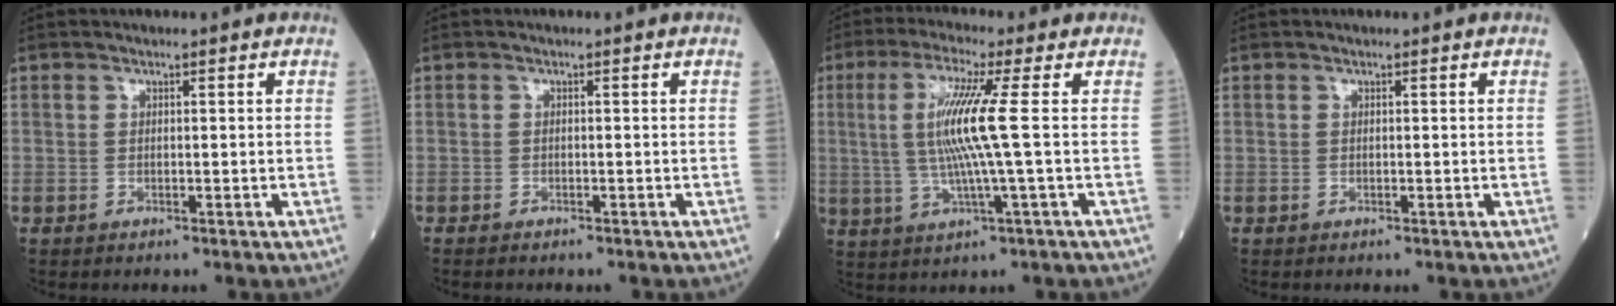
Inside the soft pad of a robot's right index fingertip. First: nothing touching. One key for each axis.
{"total": 1.0, "fx": -1.0, "fy": 0.2, "fz": 0.3, "tx": -0.006, "ty": -0.001, "tz": -0.013}
{"total": 9.1, "fx": 0.9, "fy": -1.3, "fz": 9.0, "tx": -0.188, "ty": -0.001, "tz": 0.019}
{"total": 0.0}